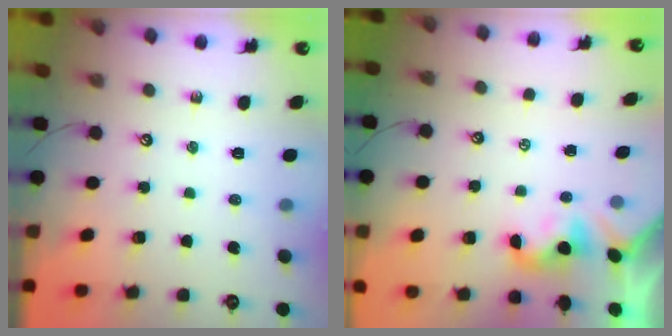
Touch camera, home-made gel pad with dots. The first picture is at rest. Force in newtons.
{"total": 2.0, "press": 1.9, "slide": 0.4}